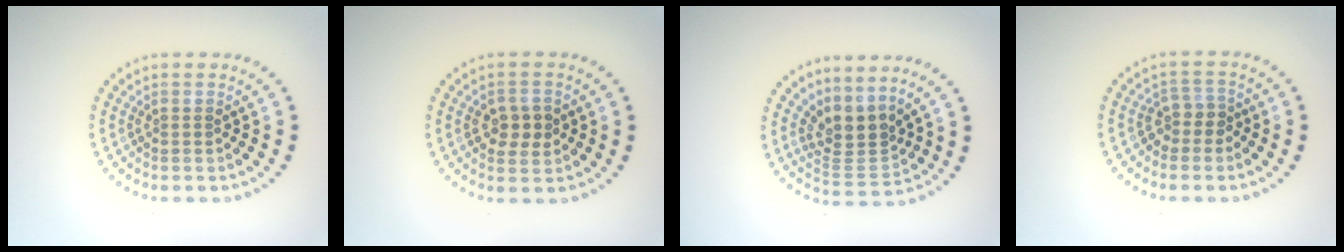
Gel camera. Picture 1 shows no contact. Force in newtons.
{"total": 2.7, "press": 2.7, "slide": 0.1}
{"total": 3.4, "press": 2.5, "slide": 2.3}
{"total": 1.9, "press": 1.5, "slide": 1.1}